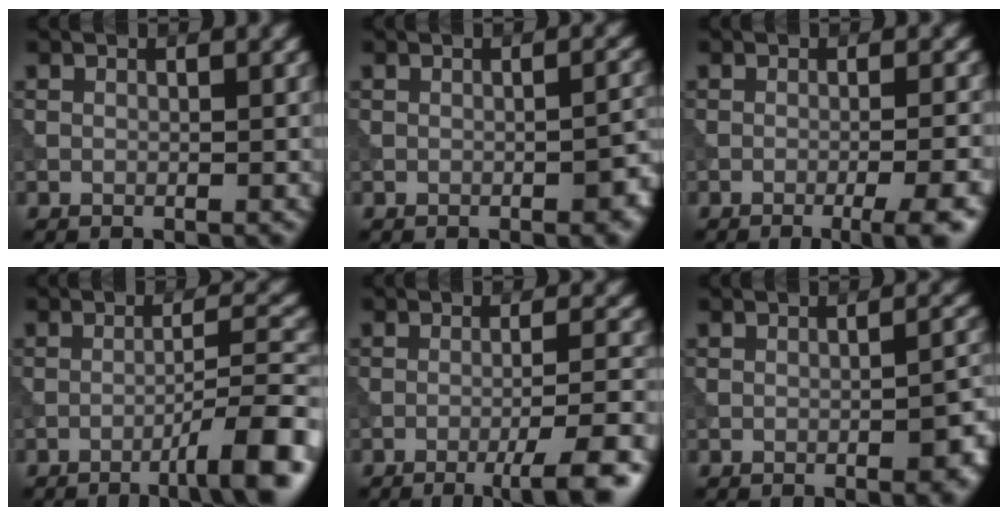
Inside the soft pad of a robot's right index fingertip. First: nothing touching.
{"total": 3.1, "force": [-1.2, 0.9, 2.7], "torque": [-0.035, 0.004, -0.015]}
{"total": 5.2, "force": [-2.6, 1.2, 4.3], "torque": [-0.044, 0.007, -0.037]}
{"total": 7.0, "force": [-3.8, 1.0, 5.8], "torque": [-0.075, 0.016, -0.063]}
{"total": 5.9, "force": [-3.1, 0.9, 4.9], "torque": [-0.065, 0.007, -0.050]}
{"total": 4.3, "force": [-1.5, 1.2, 3.8], "torque": [-0.050, 0.001, -0.018]}